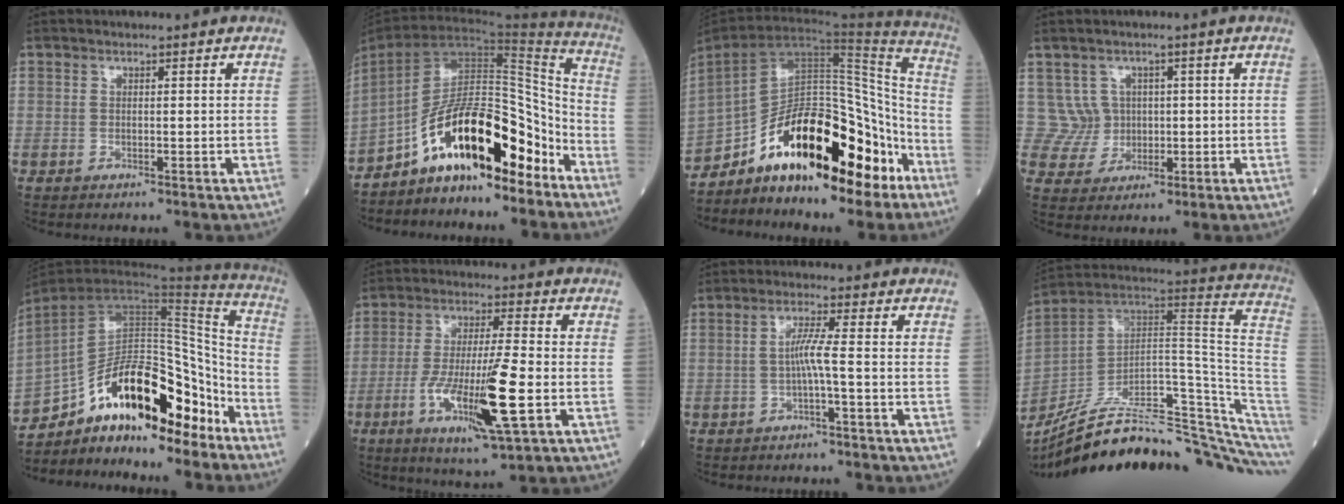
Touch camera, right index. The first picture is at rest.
{"total": 16.4, "force": [-10.3, 5.0, 11.8], "torque": [-0.200, 0.033, -0.178]}
{"total": 20.5, "force": [-13.4, 7.4, 13.7], "torque": [-0.204, 0.041, -0.218]}
{"total": 0.6, "force": [0.0, 0.4, 0.4], "torque": [-0.007, -0.001, 0.000]}
{"total": 22.5, "force": [-16.3, 7.0, 13.9], "torque": [-0.244, 0.021, -0.266]}
{"total": 13.8, "force": [-3.9, 1.0, 13.2], "torque": [-0.249, -0.019, -0.069]}
{"total": 3.2, "force": [-0.7, -0.5, 3.1], "torque": [-0.060, 0.006, -0.011]}
{"total": 30.3, "force": [-25.2, 2.7, 16.7], "torque": [-0.143, 0.017, -0.358]}